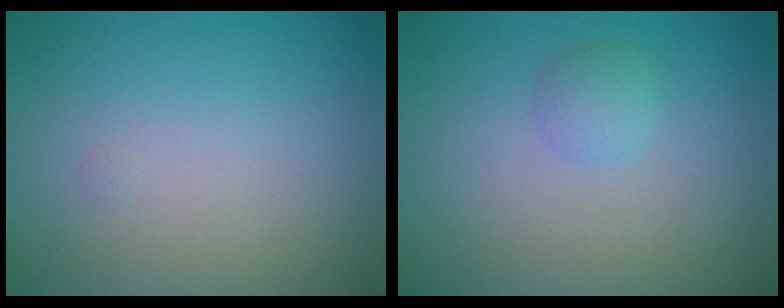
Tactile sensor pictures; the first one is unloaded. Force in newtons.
{"total": 1.3, "press": 1.3, "slide": 0.0}